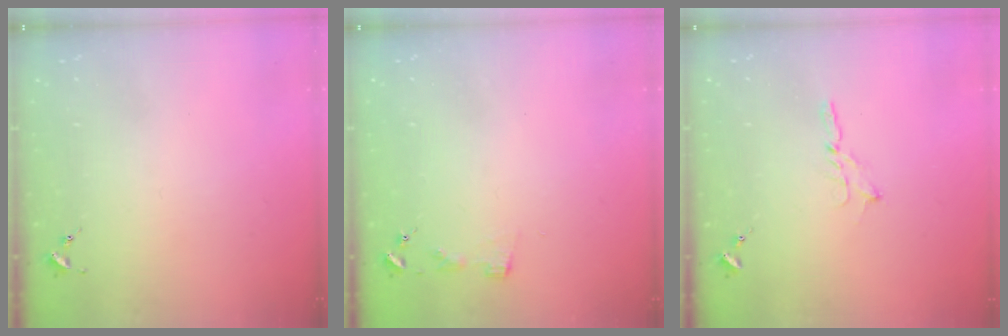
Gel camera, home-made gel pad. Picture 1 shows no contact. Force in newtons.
{"total": 2.9, "press": 2.9, "slide": 0.3}
{"total": 3.6, "press": 3.6, "slide": 0.1}